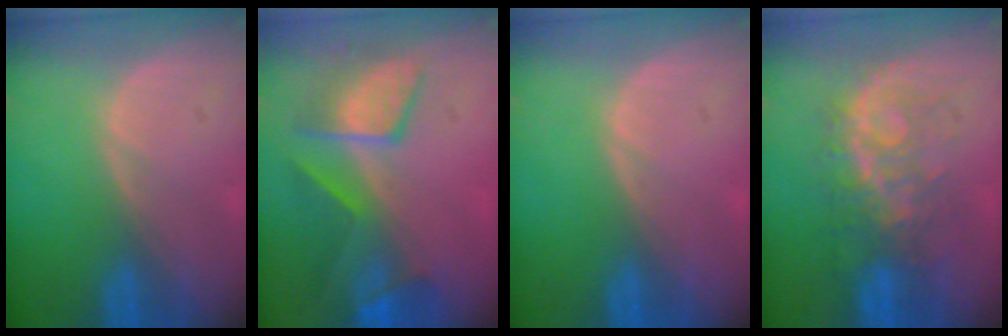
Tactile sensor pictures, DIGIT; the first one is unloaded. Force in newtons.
{"total": 7.9, "press": 7.8, "slide": 1.4}
{"total": 0.0}
{"total": 7.7, "press": 7.6, "slide": 0.7}